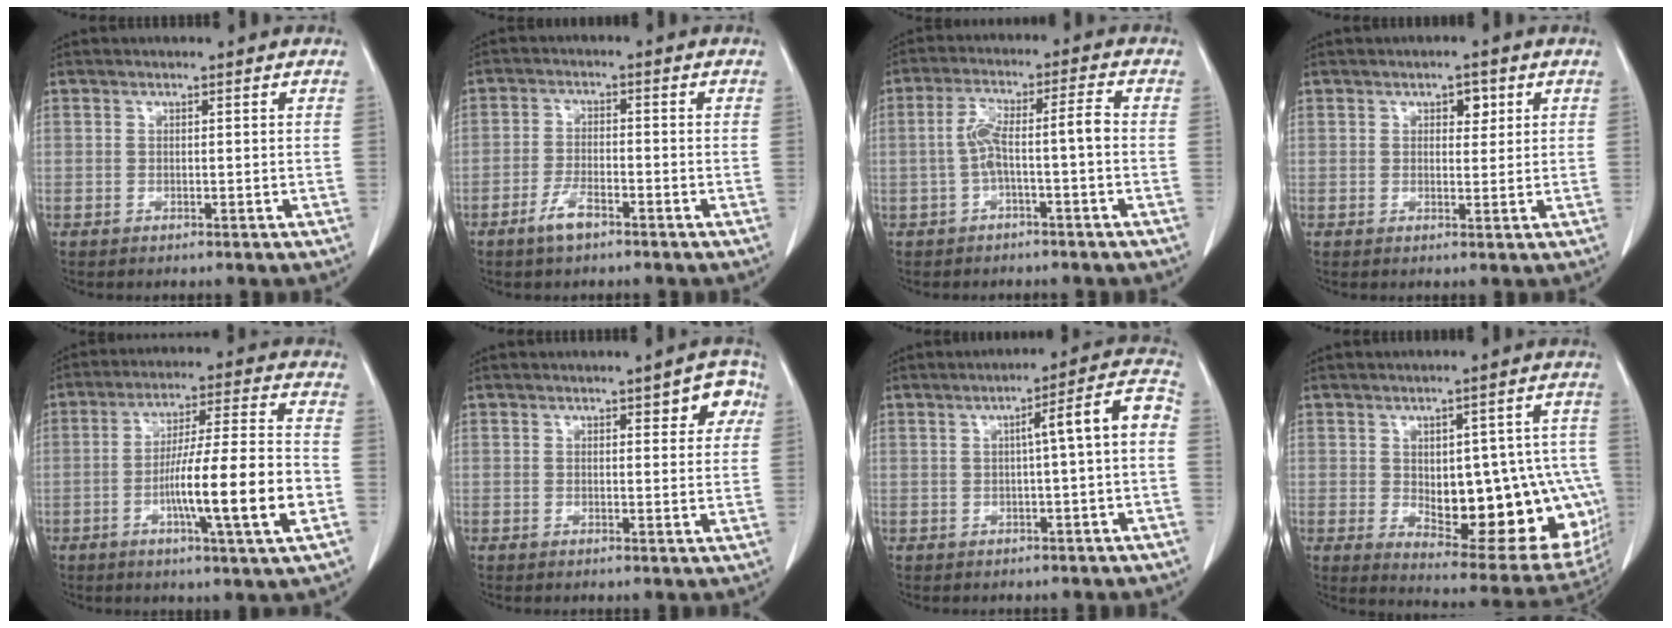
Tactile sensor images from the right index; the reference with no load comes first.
{"total": 4.0, "force": [-2.7, 1.1, 2.7], "torque": [-0.060, -0.001, -0.049]}
{"total": 6.2, "force": [-1.3, 0.5, 6.0], "torque": [-0.118, 0.031, -0.020]}
{"total": 2.4, "force": [1.1, 1.4, 1.6], "torque": [-0.018, 0.003, 0.015]}
{"total": 14.8, "force": [-4.2, 0.0, 14.2], "torque": [-0.239, -0.001, -0.071]}
{"total": 4.4, "force": [1.8, 1.6, 3.7], "torque": [-0.033, 0.010, 0.017]}
{"total": 6.7, "force": [-0.1, 0.0, 6.7], "torque": [-0.090, 0.021, -0.004]}
{"total": 21.4, "force": [-3.1, 9.2, 19.0], "torque": [-0.182, 0.016, -0.009]}